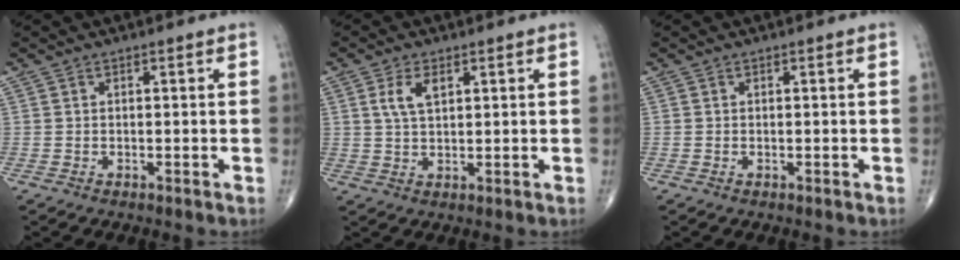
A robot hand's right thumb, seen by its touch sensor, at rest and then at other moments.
{"total": 4.4, "force": [1.7, 2.2, 3.4], "torque": [-0.065, -0.001, 0.035]}
{"total": 0.0}